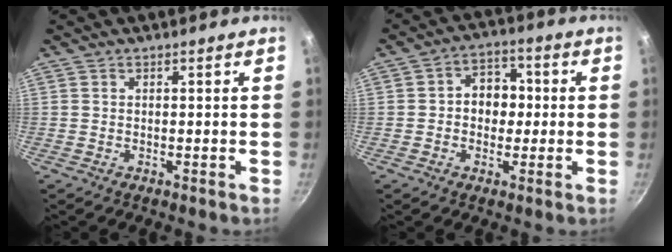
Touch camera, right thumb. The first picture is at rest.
{"total": 7.7, "force": [0.1, 6.1, 4.7], "torque": [-0.022, 0.018, -0.008]}